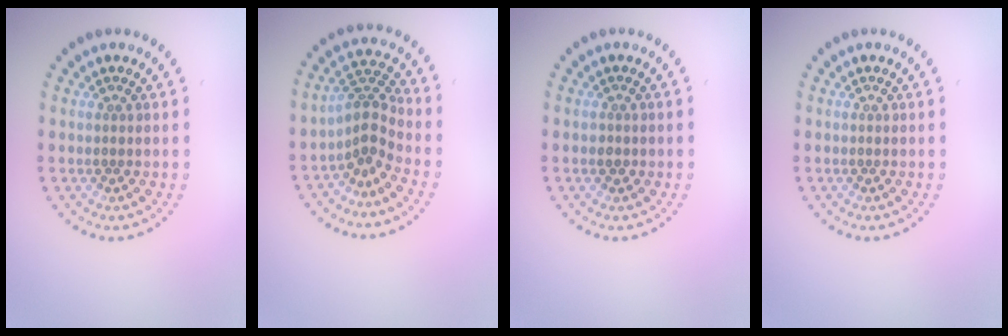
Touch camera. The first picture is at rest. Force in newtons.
{"total": 2.9, "press": 2.0, "slide": 2.1}
{"total": 0.8, "press": 0.7, "slide": 0.2}
{"total": 0.0}